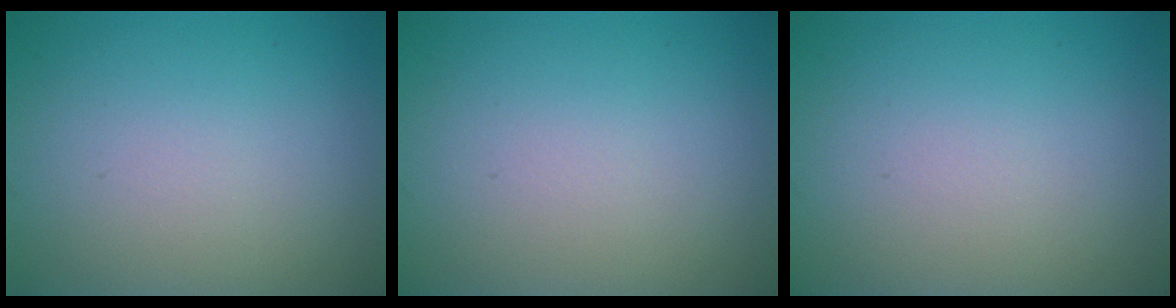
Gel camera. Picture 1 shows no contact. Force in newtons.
{"total": 0.0}
{"total": 0.0}